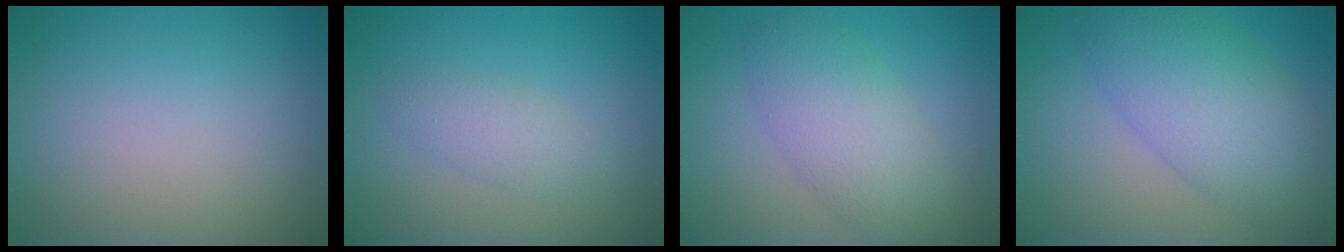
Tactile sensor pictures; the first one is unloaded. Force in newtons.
{"total": 2.0, "press": 2.0, "slide": 0.1}
{"total": 4.9, "press": 4.9, "slide": 0.3}
{"total": 6.8, "press": 6.8, "slide": 0.1}